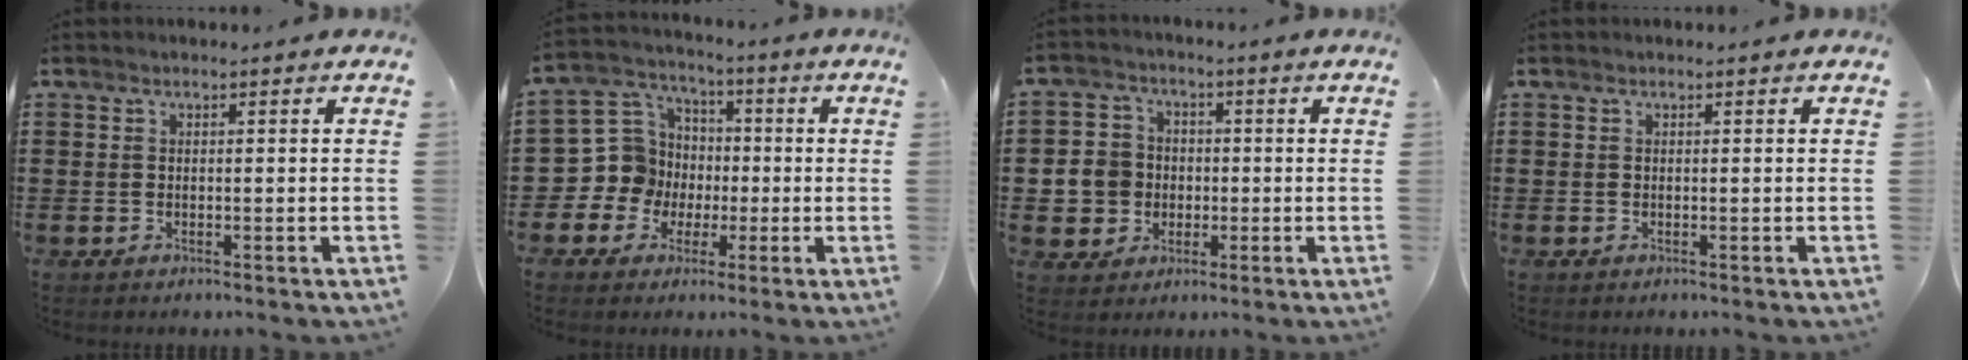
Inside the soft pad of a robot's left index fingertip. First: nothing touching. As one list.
[{"total": 9.0, "force": [-0.7, 8.9, 1.2], "torque": [-0.085, 0.000, -0.013]}, {"total": 6.0, "force": [-0.9, 5.8, 1.2], "torque": [-0.058, 0.012, -0.018]}, {"total": 0.0}]